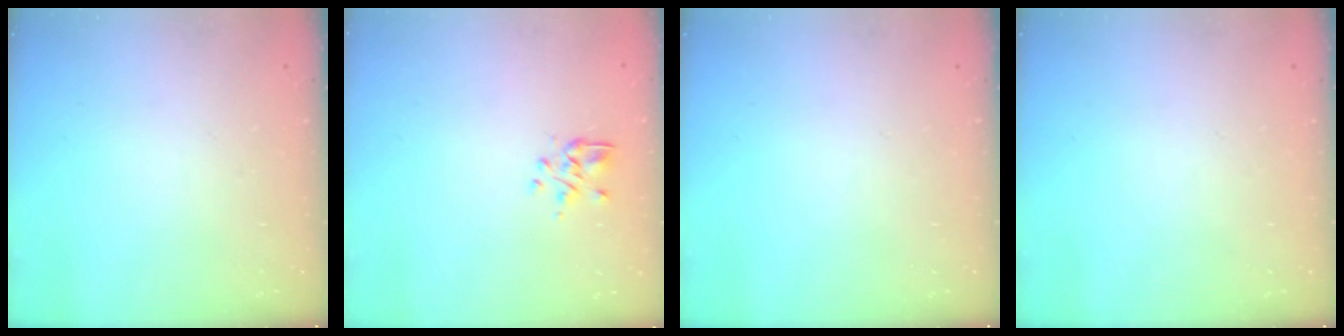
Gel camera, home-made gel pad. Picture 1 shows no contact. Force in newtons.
{"total": 2.9, "press": 2.7, "slide": 1.0}
{"total": 0.0}
{"total": 0.0}